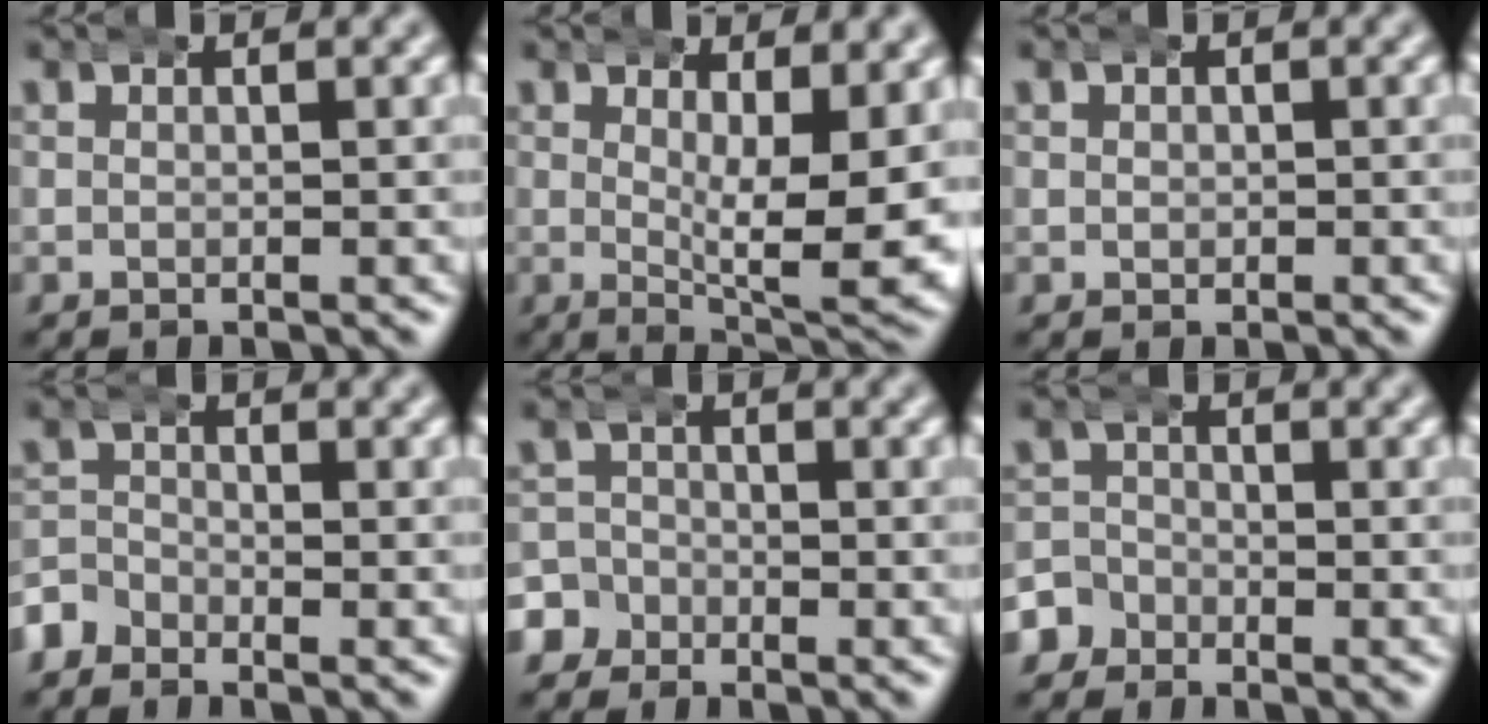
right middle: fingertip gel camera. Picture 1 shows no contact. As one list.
[{"total": 6.7, "force": [-0.1, 1.9, 6.4], "torque": [-0.087, -0.034, 0.010]}, {"total": 0.8, "force": [0.1, 0.8, 0.1], "torque": [-0.009, -0.002, 0.000]}, {"total": 2.7, "force": [-1.7, 2.0, 0.6], "torque": [-0.019, -0.004, -0.037]}, {"total": 4.5, "force": [-2.0, 4.0, 0.7], "torque": [-0.027, -0.009, -0.043]}, {"total": 3.5, "force": [-1.7, 3.0, 0.6], "torque": [-0.023, -0.005, -0.037]}]